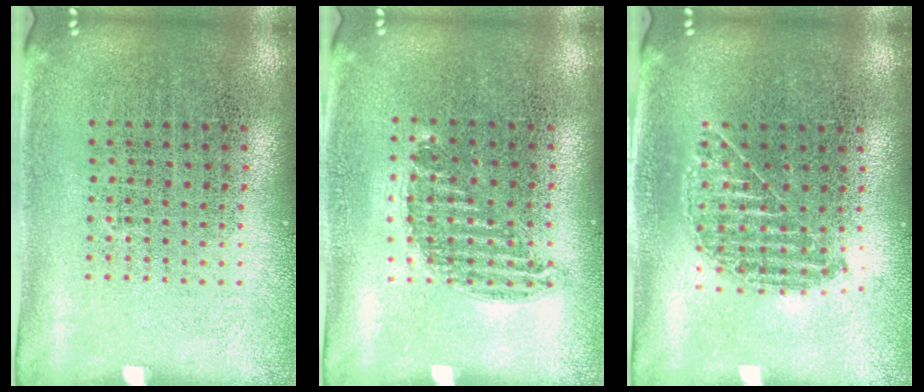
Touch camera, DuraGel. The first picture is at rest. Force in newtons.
{"total": 0.8, "press": 0.7, "slide": 0.5}
{"total": 1.0, "press": 0.9, "slide": 0.2}